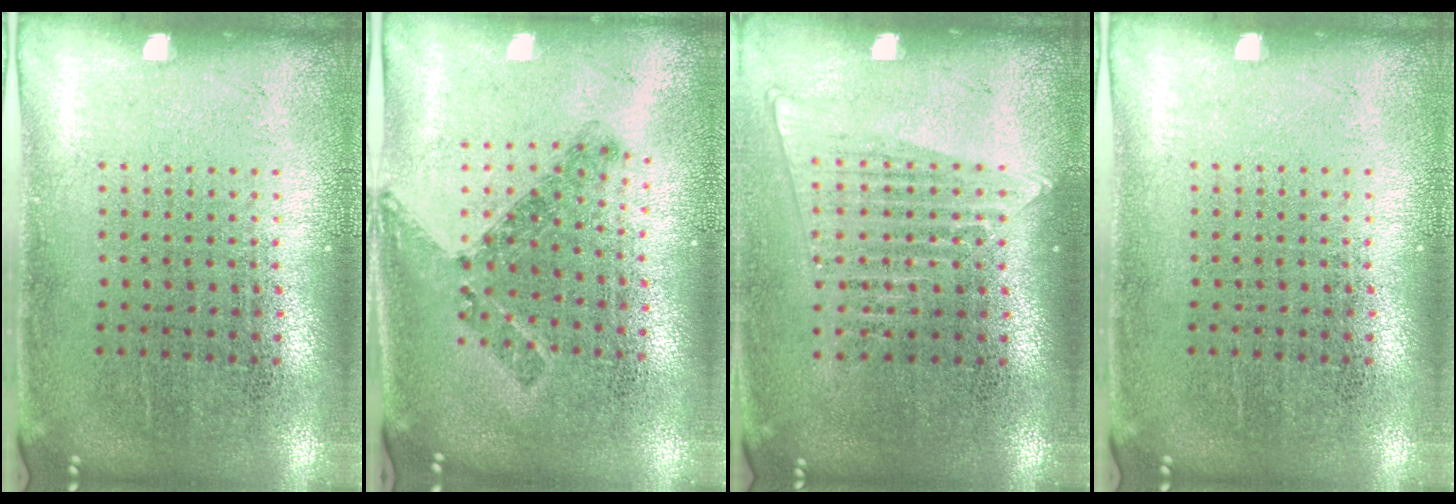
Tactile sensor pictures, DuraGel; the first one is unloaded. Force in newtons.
{"total": 0.8, "press": 0.7, "slide": 0.4}
{"total": 1.4, "press": 1.3, "slide": 0.6}
{"total": 0.0}